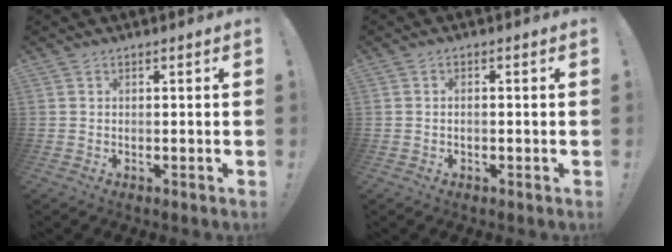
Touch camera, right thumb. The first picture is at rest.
{"total": 1.1, "force": [-0.7, 0.4, 0.8], "torque": [-0.022, 0.005, -0.011]}